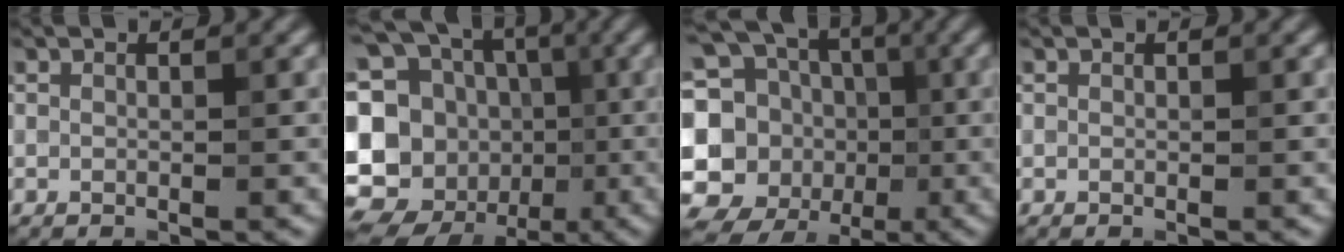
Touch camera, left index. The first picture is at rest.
{"total": 20.5, "force": [-3.5, 18.5, 8.1], "torque": [-0.175, 0.019, -0.104]}
{"total": 16.1, "force": [-0.2, 14.7, 6.7], "torque": [-0.162, 0.023, -0.023]}
{"total": 0.0}